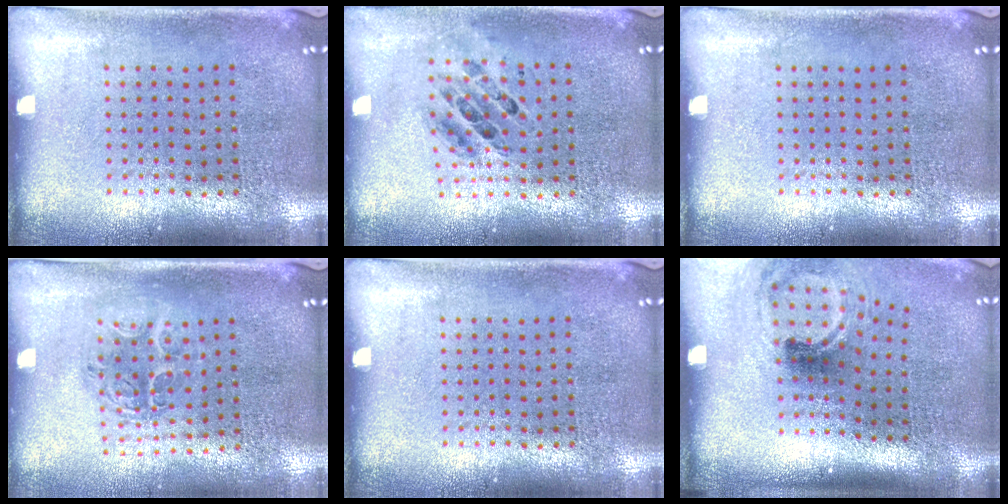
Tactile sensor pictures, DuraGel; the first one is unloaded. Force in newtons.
{"total": 0.8, "press": 0.7, "slide": 0.1}
{"total": 0.0}
{"total": 1.2, "press": 1.2, "slide": 0.4}
{"total": 0.0}
{"total": 1.8, "press": 1.2, "slide": 1.3}